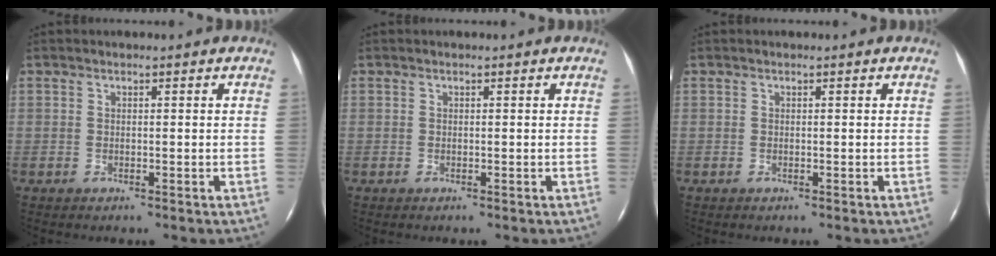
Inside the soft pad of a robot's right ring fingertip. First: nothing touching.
{"total": 0.0}
{"total": 0.0}